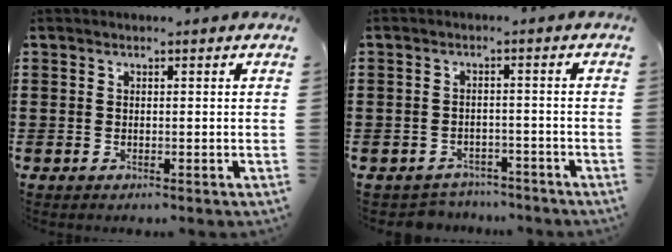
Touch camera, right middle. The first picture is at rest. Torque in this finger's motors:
{"motor_torque": [-0.05, 0.07, 0.07, 0.00]}